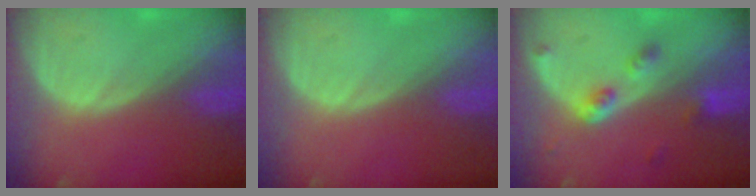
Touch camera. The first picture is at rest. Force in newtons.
{"total": 0.0}
{"total": 4.2, "press": 4.2, "slide": 0.5}